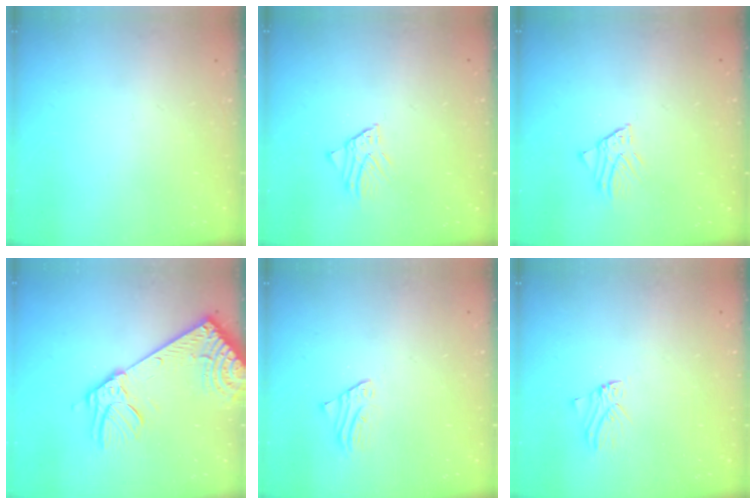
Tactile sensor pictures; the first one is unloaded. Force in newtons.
{"total": 1.4, "press": 1.4, "slide": 0.1}
{"total": 1.4, "press": 1.4, "slide": 0.1}
{"total": 19.5, "press": 19.0, "slide": 4.2}
{"total": 2.6, "press": 2.6, "slide": 0.2}
{"total": 0.8, "press": 0.8, "slide": 0.2}